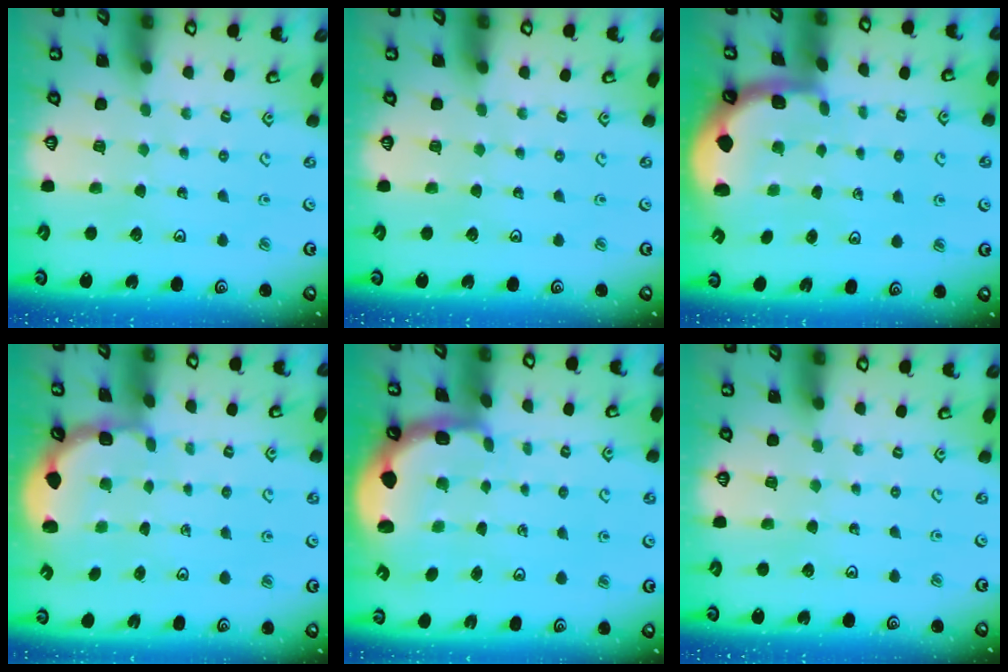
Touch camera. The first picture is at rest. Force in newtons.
{"total": 0.0}
{"total": 1.5, "press": 1.5, "slide": 0.2}
{"total": 2.4, "press": 1.8, "slide": 1.6}
{"total": 2.2, "press": 2.0, "slide": 0.8}
{"total": 0.0}